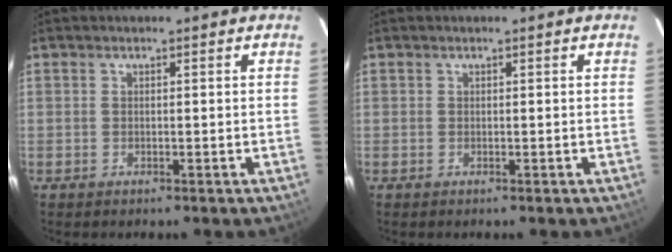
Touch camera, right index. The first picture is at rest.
{"total": 0.0}